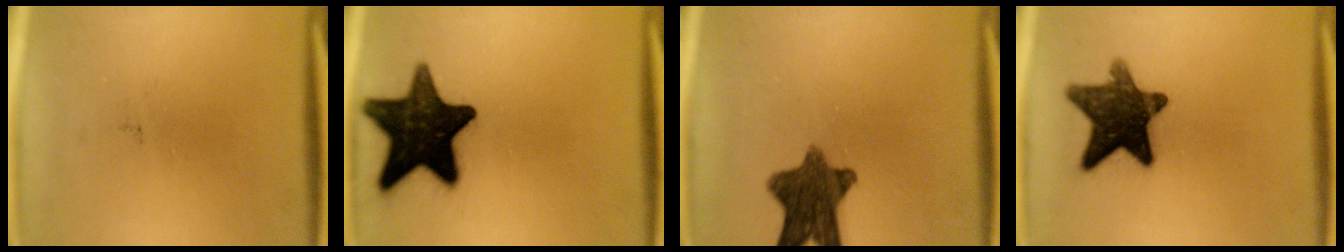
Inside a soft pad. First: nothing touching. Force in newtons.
{"total": 17.4}
{"total": 10.6}
{"total": 13.0}